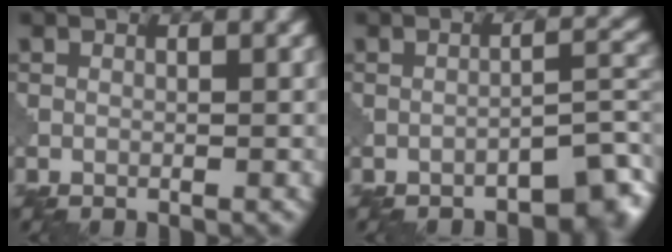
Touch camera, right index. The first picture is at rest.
{"total": 4.2, "force": [-3.2, 1.1, 2.5], "torque": [-0.025, 0.011, -0.045]}